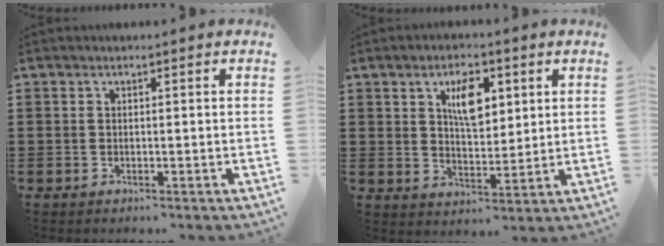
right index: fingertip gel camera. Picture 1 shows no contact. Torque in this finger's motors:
{"motor_torque": [1.04, 0.18, 0.26, 0.14]}